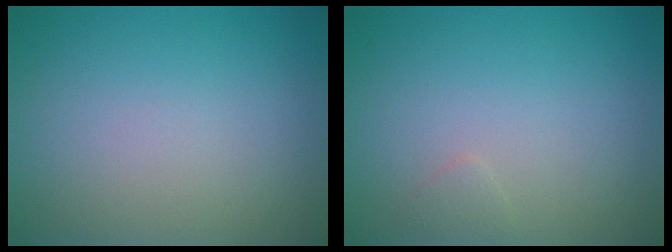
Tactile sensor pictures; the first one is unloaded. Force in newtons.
{"total": 0.6, "press": 0.6, "slide": 0.0}